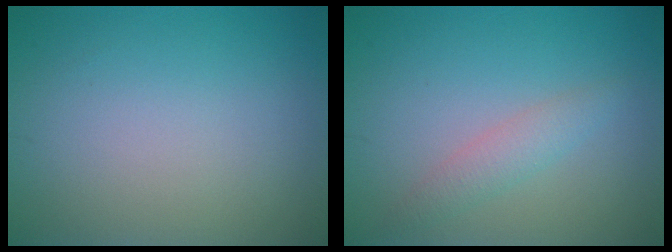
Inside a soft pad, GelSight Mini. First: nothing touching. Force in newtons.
{"total": 1.9, "press": 1.9, "slide": 0.1}